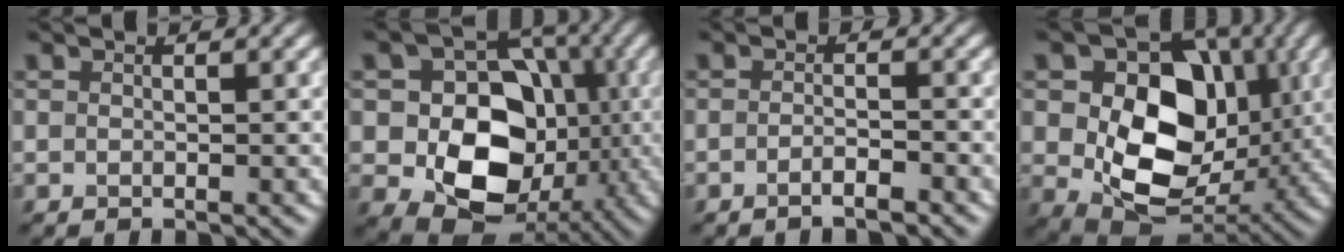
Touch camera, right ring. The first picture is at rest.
{"total": 11.1, "force": [-1.6, 8.5, 7.0], "torque": [-0.094, -0.007, -0.033]}
{"total": 1.9, "force": [-1.2, 0.4, 1.4], "torque": [-0.020, 0.003, -0.025]}
{"total": 11.6, "force": [1.0, 8.4, 7.9], "torque": [-0.129, -0.015, 0.019]}